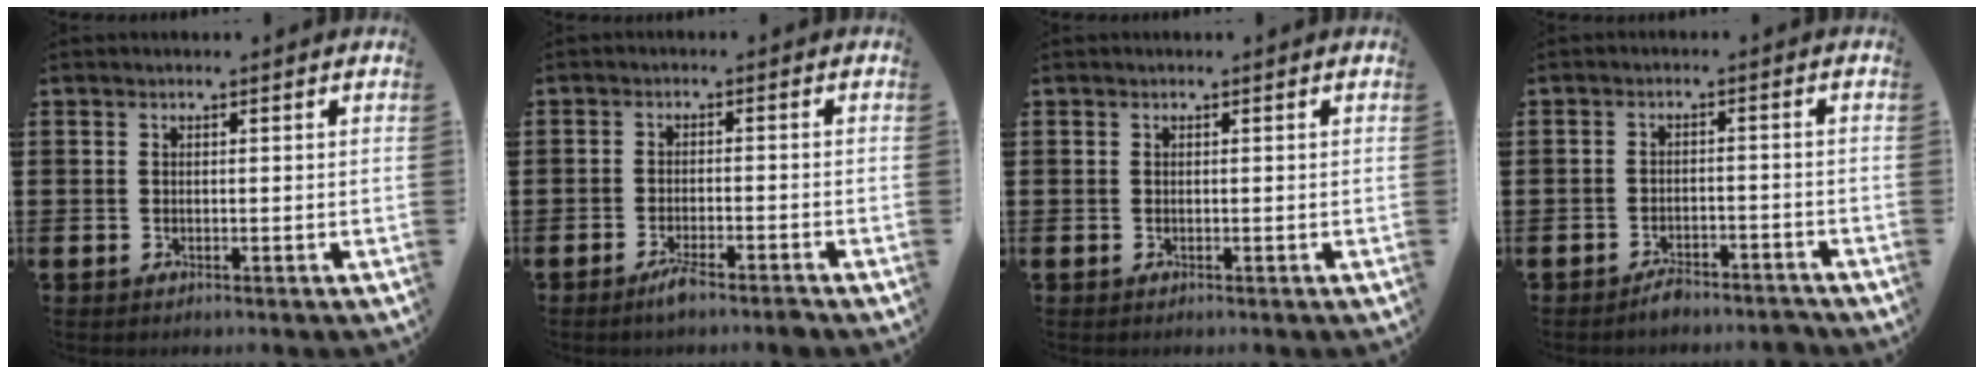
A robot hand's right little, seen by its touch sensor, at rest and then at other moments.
{"total": 2.6, "force": [-1.9, 0.1, 1.8], "torque": [-0.029, 0.002, -0.035]}
{"total": 0.0}
{"total": 2.2, "force": [-2.1, 0.4, 0.5], "torque": [-0.014, 0.007, -0.043]}